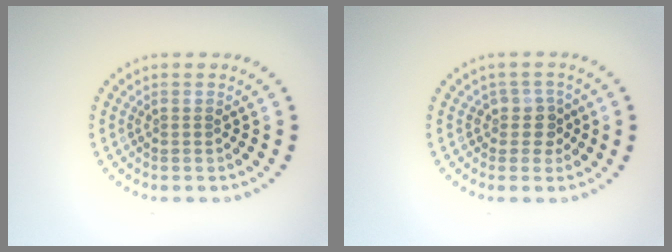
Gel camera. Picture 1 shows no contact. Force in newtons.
{"total": 2.0, "press": 1.5, "slide": 1.3}